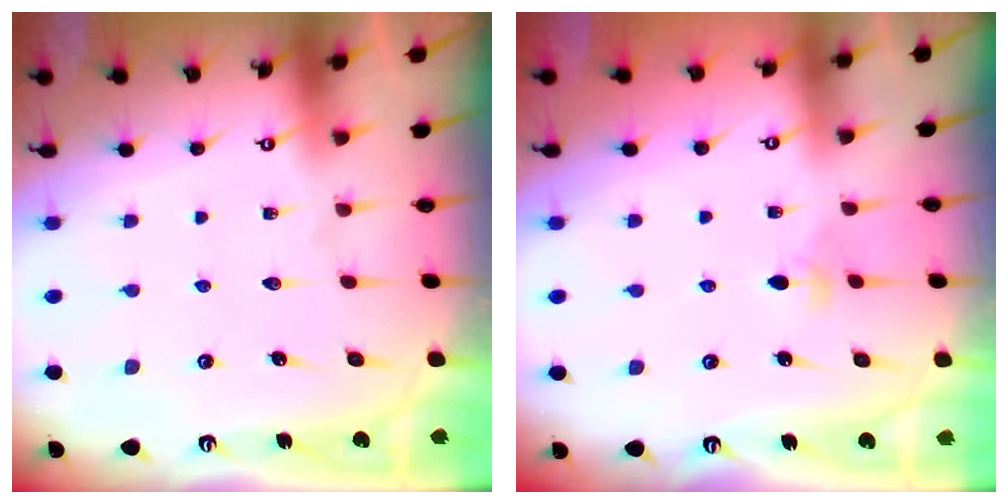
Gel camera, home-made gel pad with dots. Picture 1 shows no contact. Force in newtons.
{"total": 2.8, "press": 2.7, "slide": 0.8}